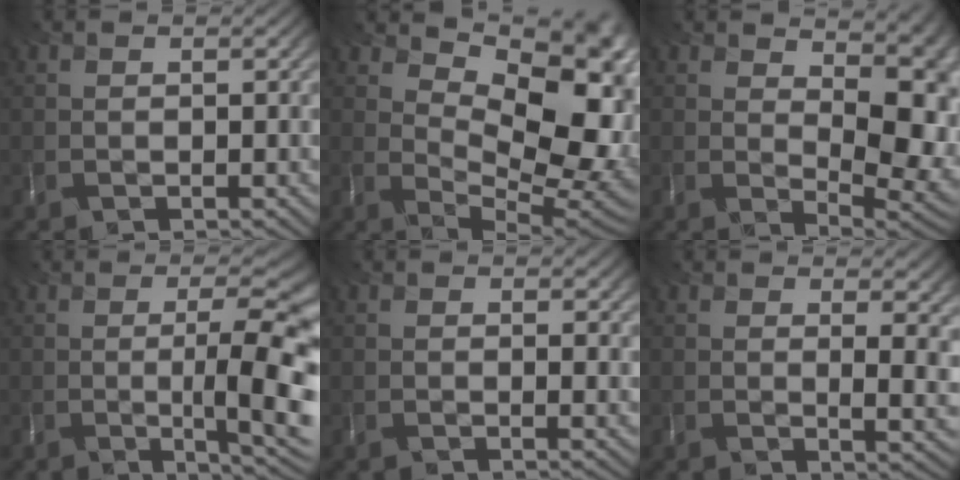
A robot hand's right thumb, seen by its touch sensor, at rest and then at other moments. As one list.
[{"total": 11.5, "force": [4.3, 5.6, 9.1], "torque": [-0.142, -0.015, 0.075]}, {"total": 12.1, "force": [4.3, 5.6, 9.9], "torque": [-0.119, 0.007, 0.077]}, {"total": 11.6, "force": [-1.1, 3.1, 11.1], "torque": [-0.124, -0.005, -0.011]}, {"total": 0.7, "force": [0.6, 0.1, 0.4], "torque": [-0.004, -0.003, 0.012]}, {"total": 7.4, "force": [2.5, 3.1, 6.3], "torque": [-0.064, 0.014, 0.033]}]